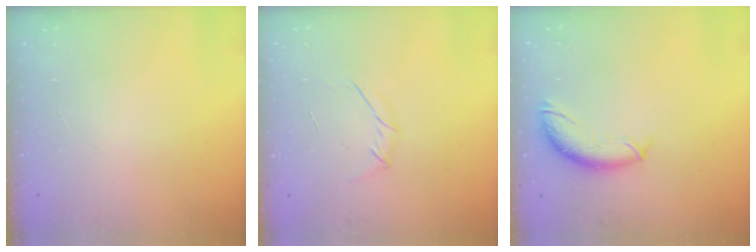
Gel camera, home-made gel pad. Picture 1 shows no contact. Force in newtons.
{"total": 3.9, "press": 3.8, "slide": 0.9}
{"total": 9.9, "press": 9.8, "slide": 1.4}